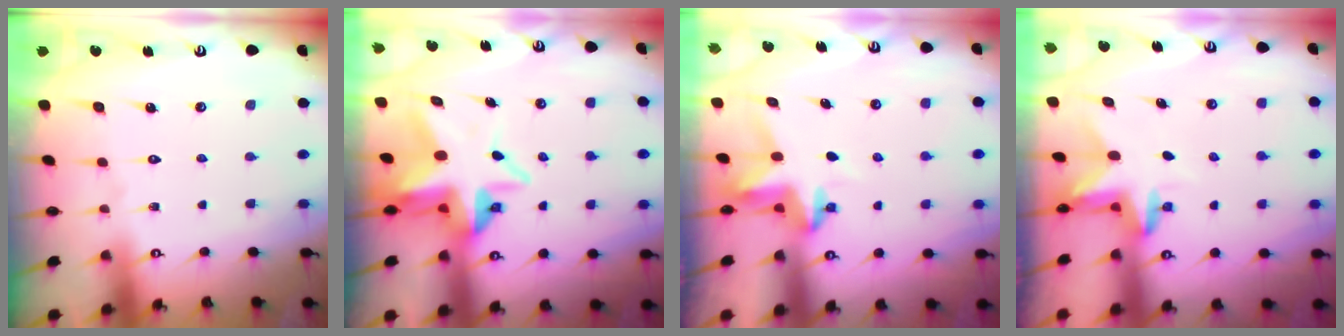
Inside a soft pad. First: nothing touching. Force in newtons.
{"total": 8.1, "press": 7.9, "slide": 1.8}
{"total": 3.9, "press": 3.9, "slide": 0.4}
{"total": 3.3, "press": 3.3, "slide": 0.3}